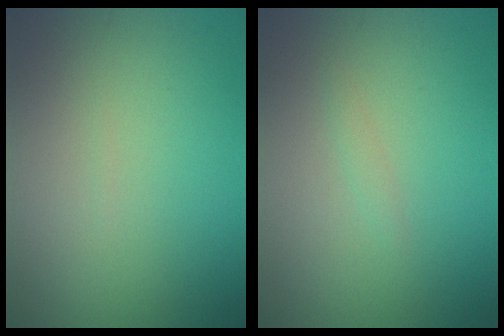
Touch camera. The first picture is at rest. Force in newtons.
{"total": 0.6, "press": 0.6, "slide": 0.0}